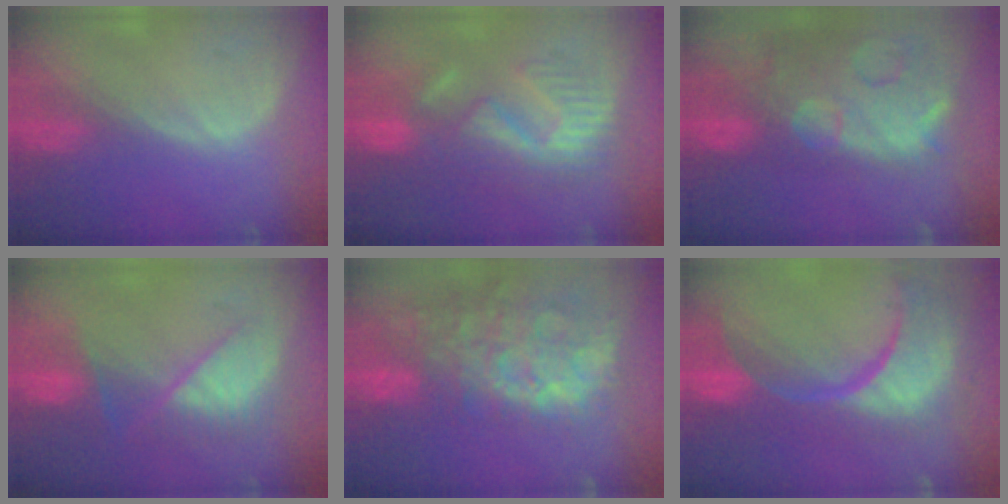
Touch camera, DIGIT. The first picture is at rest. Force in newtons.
{"total": 8.7, "press": 8.6, "slide": 1.4}
{"total": 14.9, "press": 12.0, "slide": 8.9}
{"total": 7.2, "press": 7.1, "slide": 0.6}
{"total": 14.6, "press": 11.8, "slide": 8.5}
{"total": 15.3, "press": 12.1, "slide": 9.4}